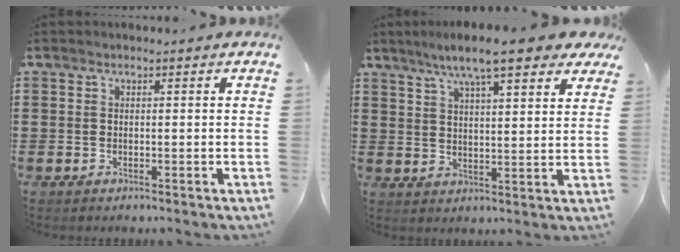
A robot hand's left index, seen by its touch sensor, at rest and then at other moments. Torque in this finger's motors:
{"motor_torque": [2.14, 0.00, 1.05, 0.21]}